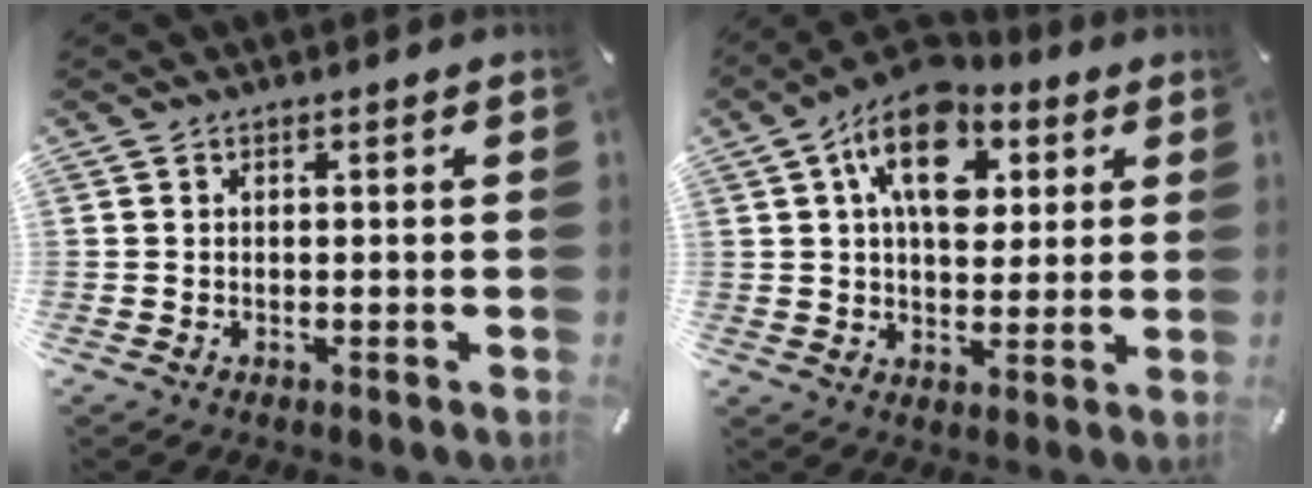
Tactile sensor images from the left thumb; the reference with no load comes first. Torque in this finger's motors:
{"motor_torque": [1.02, 2.13, 2.01, -0.75, 0.45]}